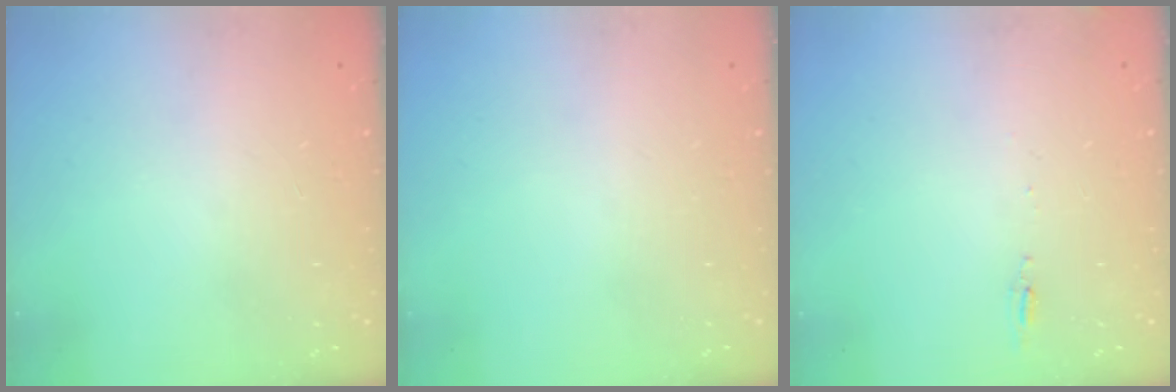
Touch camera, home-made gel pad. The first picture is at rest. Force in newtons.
{"total": 0.0}
{"total": 5.0, "press": 4.7, "slide": 1.7}